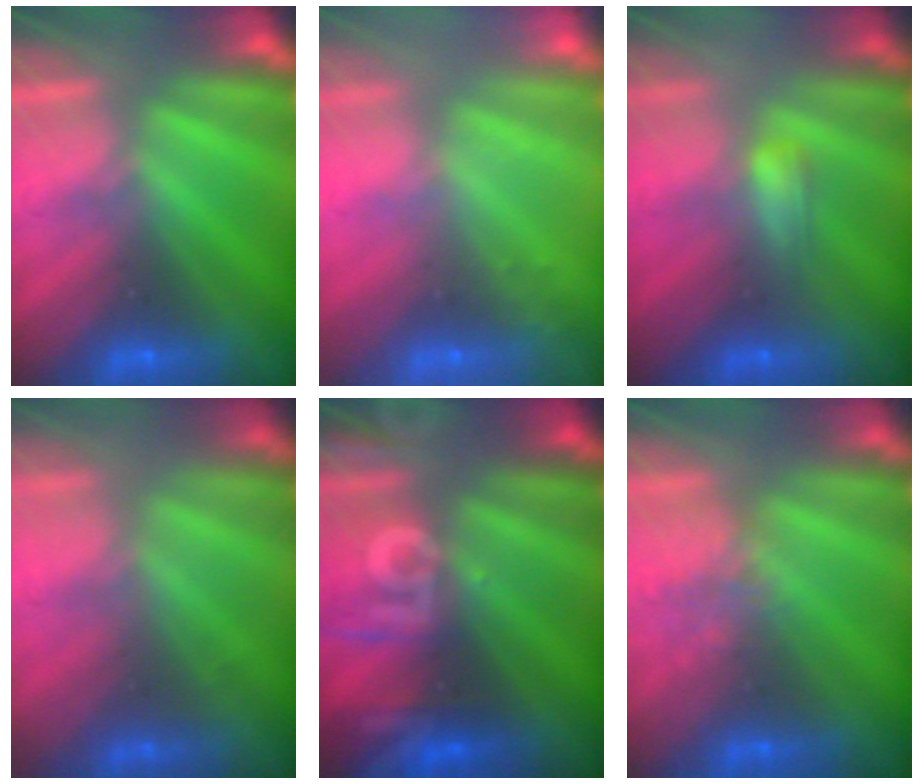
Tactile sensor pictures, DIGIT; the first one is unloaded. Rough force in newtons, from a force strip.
{"total": 2.3}
{"total": 2.1}
{"total": 1.7}
{"total": 2.6}
{"total": 2.3}